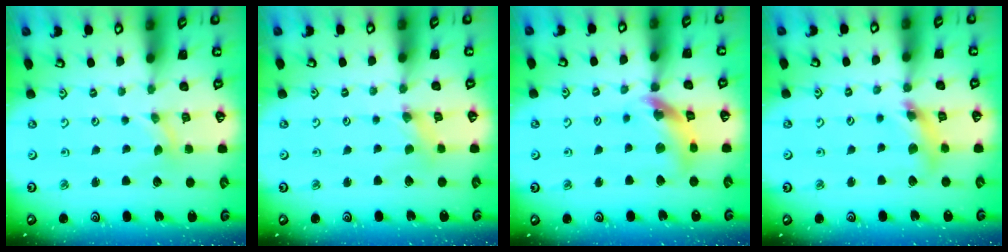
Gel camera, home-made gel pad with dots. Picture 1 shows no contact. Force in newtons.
{"total": 1.5, "press": 1.5, "slide": 0.2}
{"total": 13.1, "press": 13.0, "slide": 1.7}
{"total": 10.9, "press": 10.8, "slide": 1.4}